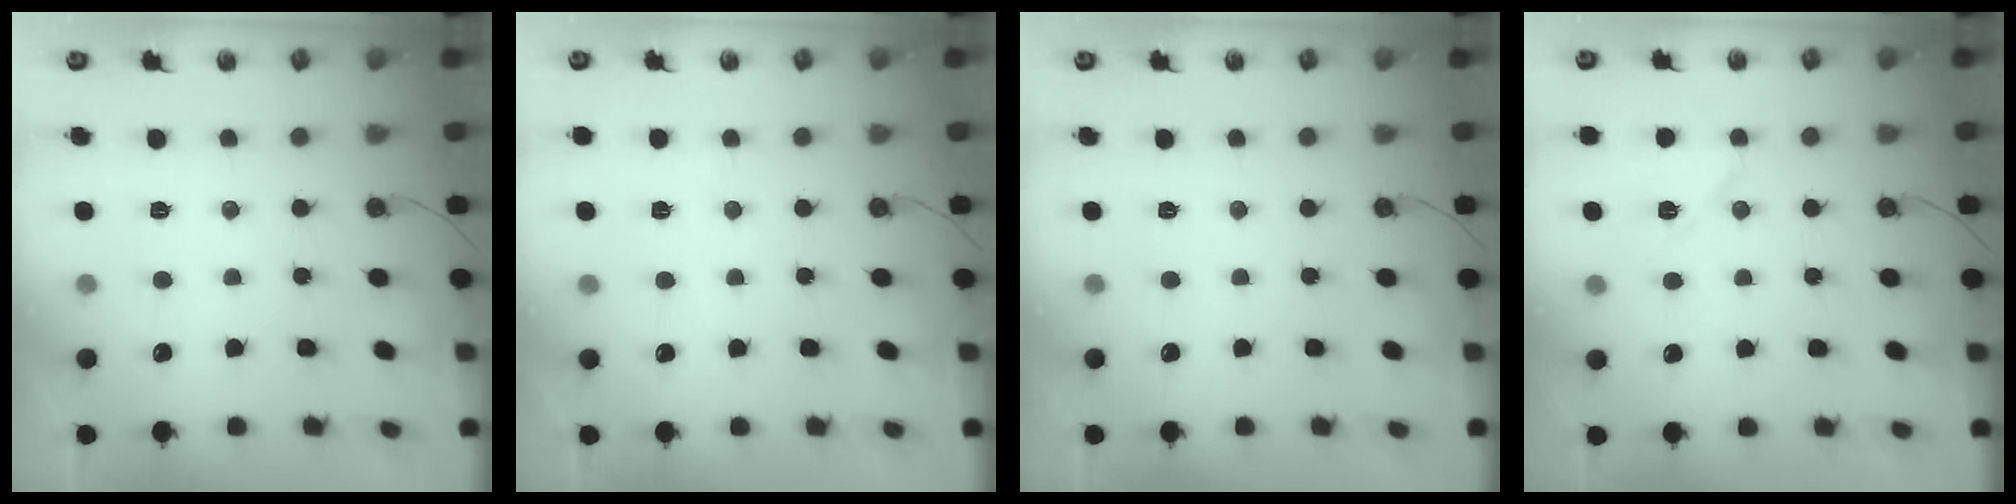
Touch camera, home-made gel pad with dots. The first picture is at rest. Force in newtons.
{"total": 3.0, "press": 3.0, "slide": 0.3}
{"total": 0.0}
{"total": 7.5, "press": 7.3, "slide": 1.8}